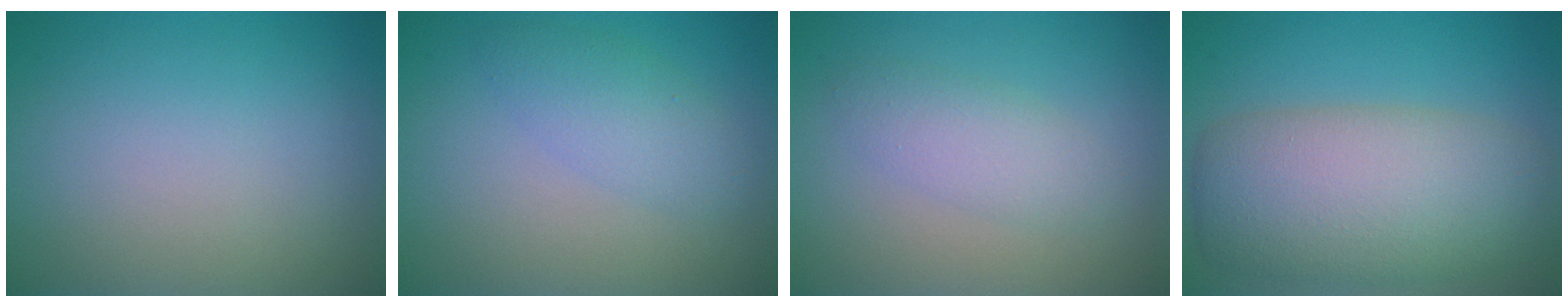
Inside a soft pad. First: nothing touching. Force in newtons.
{"total": 2.7, "press": 2.7, "slide": 0.0}
{"total": 2.5, "press": 2.5, "slide": 0.1}
{"total": 9.1, "press": 9.1, "slide": 0.3}